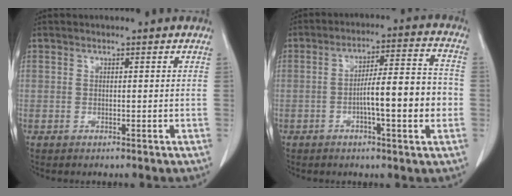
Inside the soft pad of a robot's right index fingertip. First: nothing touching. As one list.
[{"total": 11.1, "force": [-2.2, 1.4, 10.8], "torque": [-0.169, 0.019, -0.036]}]